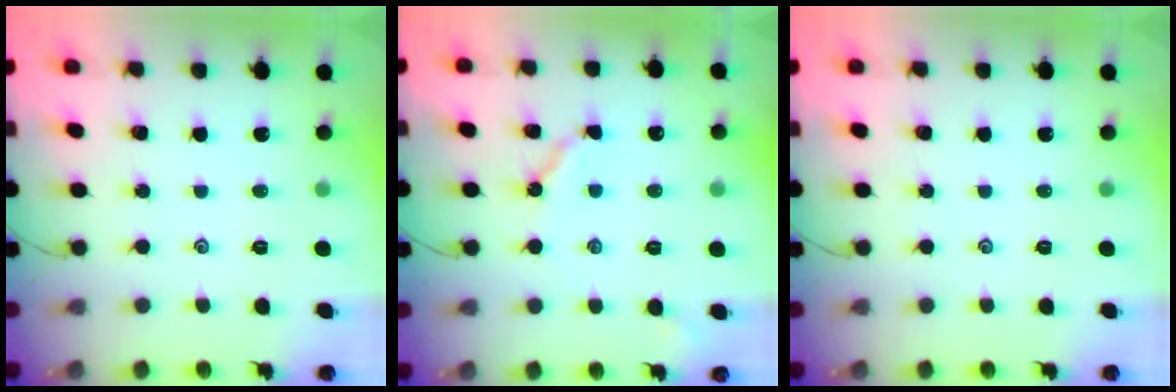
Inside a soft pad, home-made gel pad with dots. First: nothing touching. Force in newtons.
{"total": 5.5, "press": 5.5, "slide": 0.4}
{"total": 0.0}